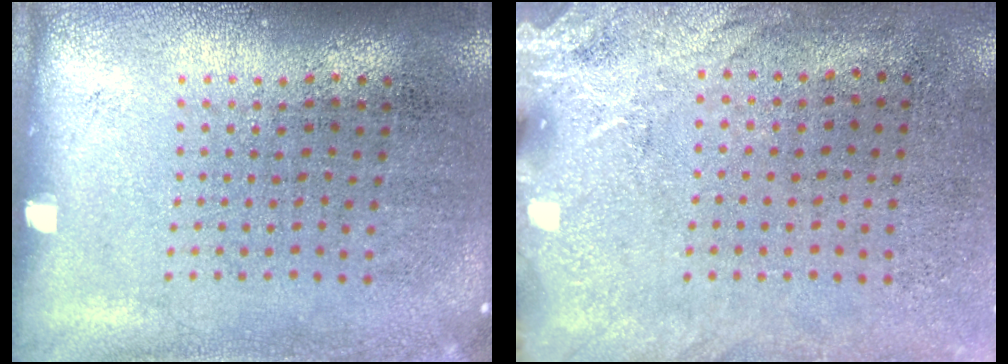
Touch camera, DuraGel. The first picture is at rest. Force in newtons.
{"total": 2.6, "press": 2.0, "slide": 1.6}